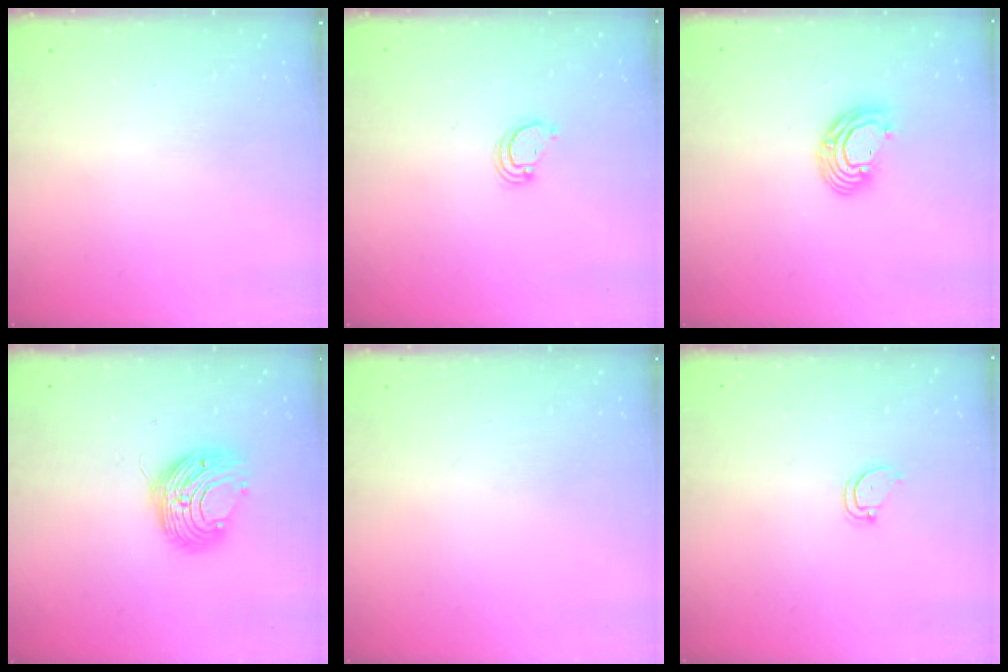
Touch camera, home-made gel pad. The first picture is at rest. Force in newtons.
{"total": 2.6, "press": 2.6, "slide": 0.2}
{"total": 8.0, "press": 7.9, "slide": 1.2}
{"total": 9.5, "press": 9.5, "slide": 0.1}
{"total": 0.0}
{"total": 2.8, "press": 2.8, "slide": 0.2}